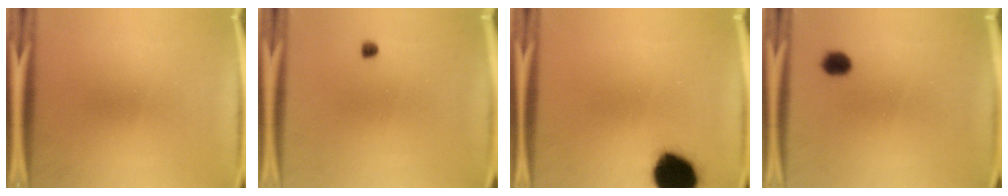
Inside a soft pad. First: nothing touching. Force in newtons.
{"total": 1.0}
{"total": 15.9}
{"total": 2.7}